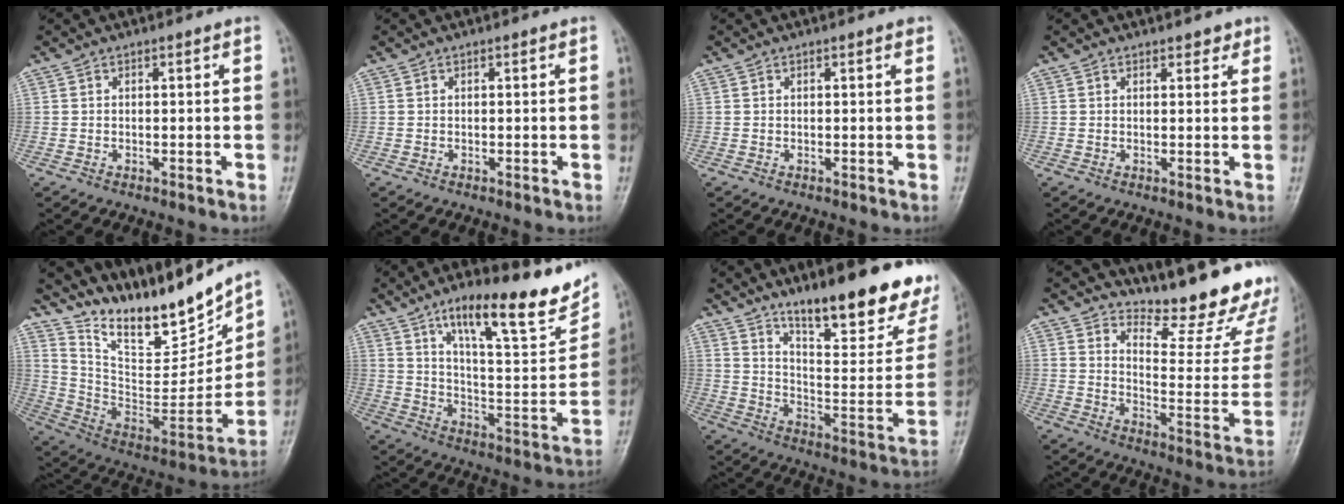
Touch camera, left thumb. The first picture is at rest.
{"total": 0.0}
{"total": 0.6, "force": [0.4, 0.1, 0.4], "torque": [-0.005, 0.000, 0.000]}
{"total": 1.7, "force": [1.3, 0.9, 0.6], "torque": [0.007, -0.005, 0.011]}
{"total": 20.5, "force": [17.5, 4.9, 9.6], "torque": [-0.110, -0.113, 0.311]}
{"total": 21.5, "force": [14.0, 5.5, 15.4], "torque": [-0.190, -0.061, 0.220]}
{"total": 24.3, "force": [16.5, 6.8, 16.5], "torque": [-0.188, -0.093, 0.247]}
{"total": 19.9, "force": [16.6, 5.3, 9.5], "torque": [-0.084, -0.143, 0.214]}